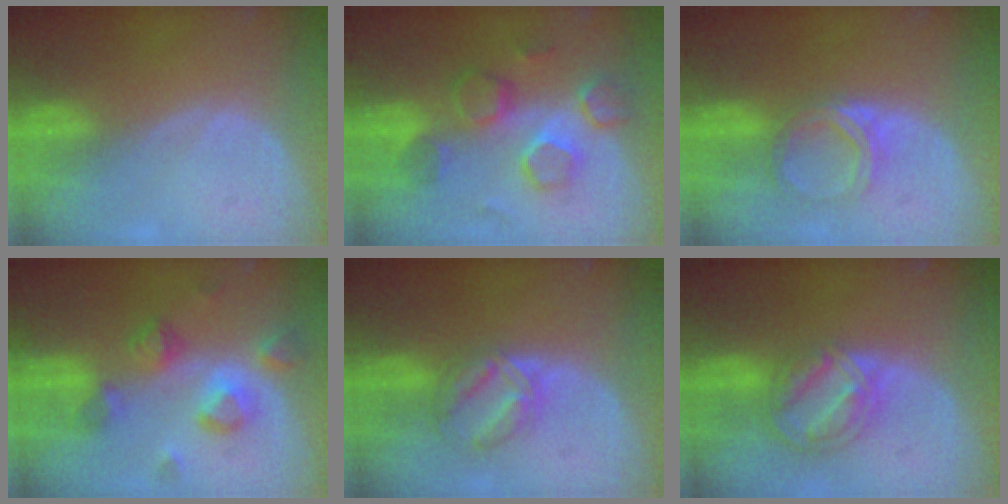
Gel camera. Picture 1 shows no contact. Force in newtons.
{"total": 8.5, "press": 8.3, "slide": 2.1}
{"total": 5.2, "press": 4.6, "slide": 2.4}
{"total": 7.9, "press": 7.6, "slide": 2.0}
{"total": 5.8, "press": 5.6, "slide": 1.2}
{"total": 8.3, "press": 7.1, "slide": 4.3}